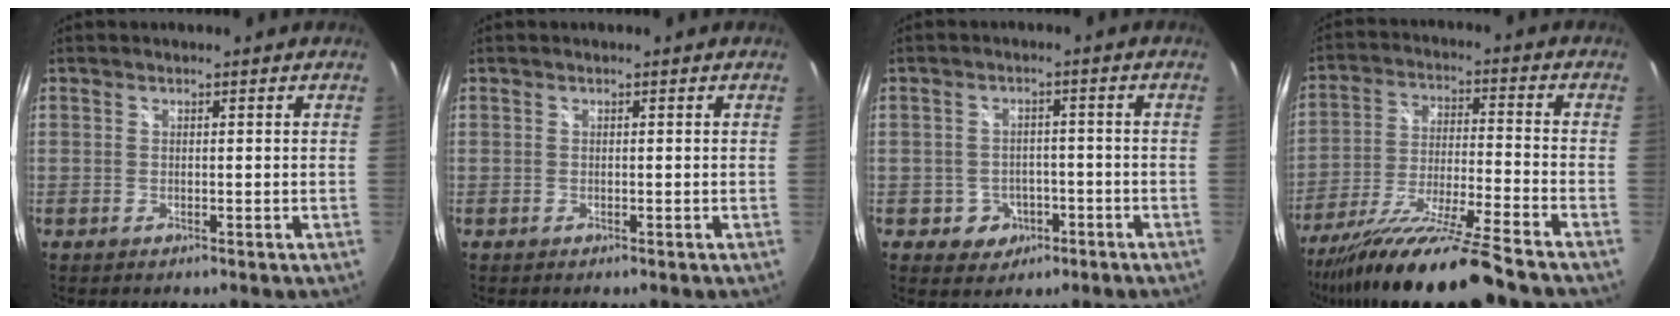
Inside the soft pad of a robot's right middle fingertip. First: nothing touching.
{"total": 0.0}
{"total": 5.1, "force": [-2.1, 4.5, 1.1], "torque": [-0.036, 0.011, -0.018]}
{"total": 18.9, "force": [-15.8, -1.1, 10.3], "torque": [-0.203, -0.049, -0.273]}